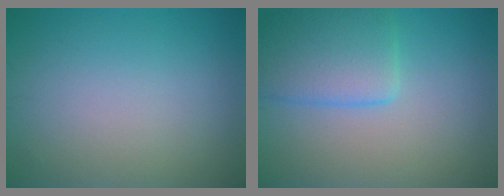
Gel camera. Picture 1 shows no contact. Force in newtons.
{"total": 4.4, "press": 4.4, "slide": 0.2}